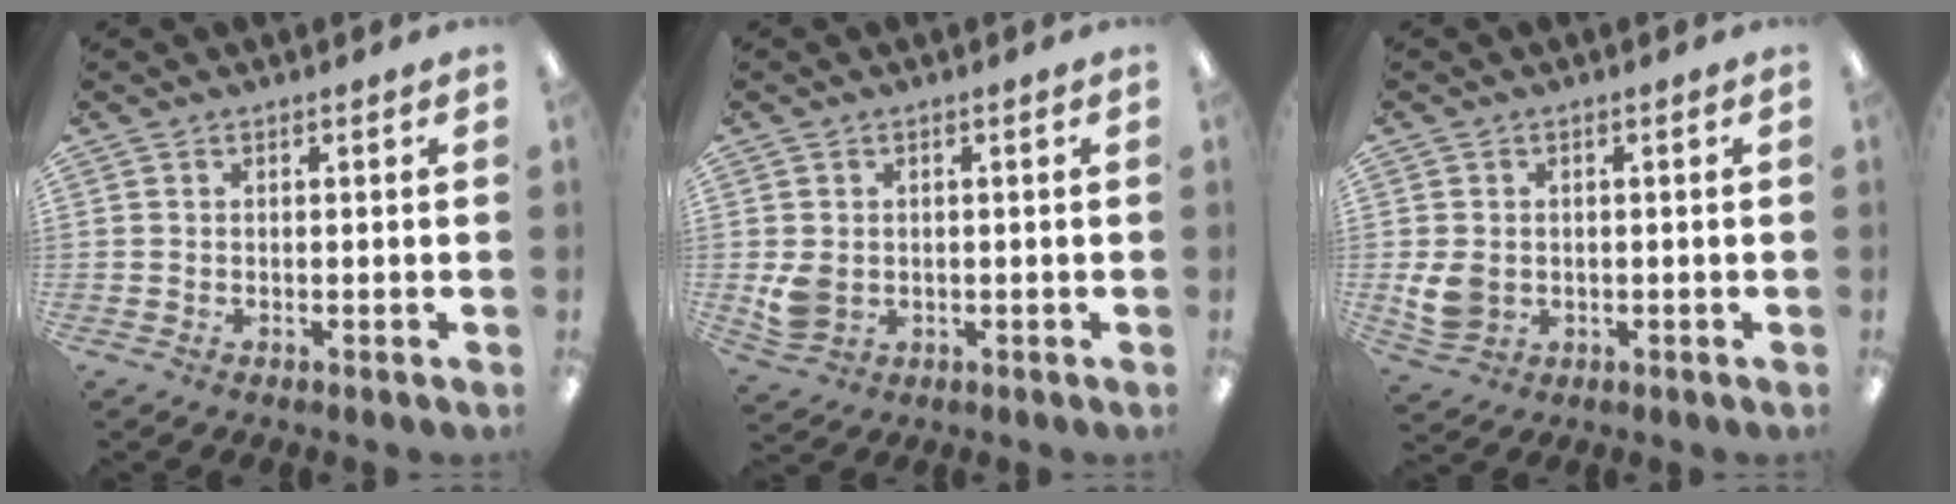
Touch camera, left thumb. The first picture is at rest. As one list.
[{"total": 4.8, "force": [-0.1, 4.0, 2.7], "torque": [-0.039, 0.000, 0.001]}, {"total": 6.0, "force": [-0.2, 4.8, 3.5], "torque": [-0.074, 0.003, -0.001]}]